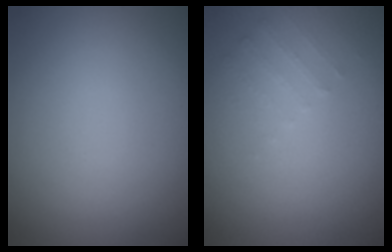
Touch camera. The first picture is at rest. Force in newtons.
{"total": 0.6, "press": 0.5, "slide": 0.4}